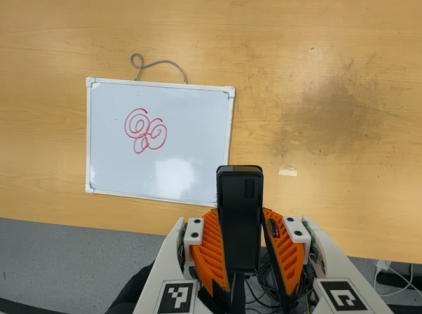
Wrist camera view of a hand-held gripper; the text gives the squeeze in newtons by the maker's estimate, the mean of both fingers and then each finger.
{"total": 4.8, "left": 3.3, "right": 6.2}